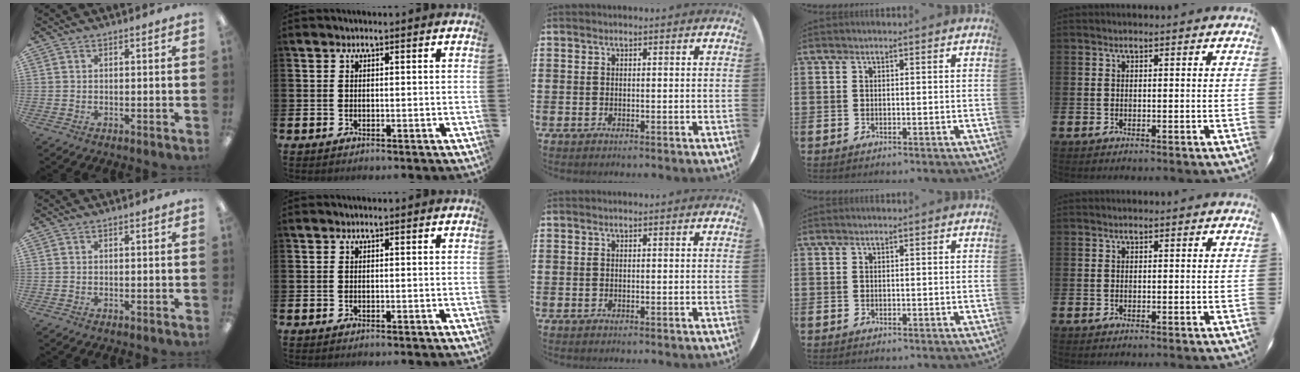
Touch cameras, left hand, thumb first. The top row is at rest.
{}